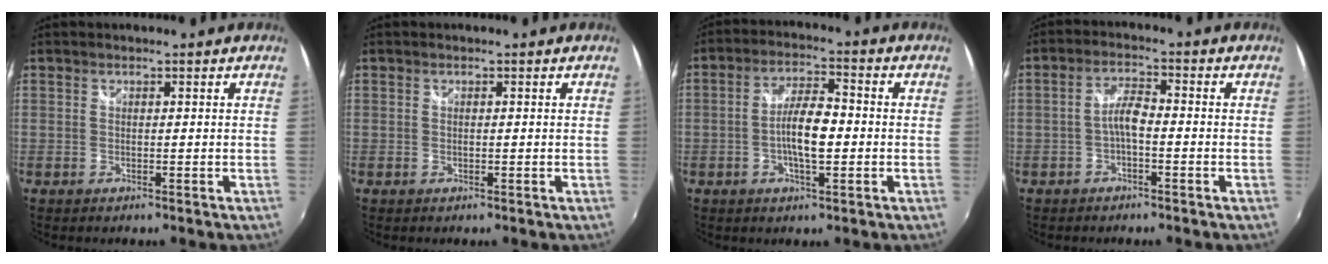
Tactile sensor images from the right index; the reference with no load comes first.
{"total": 0.0}
{"total": 7.5, "force": [-1.4, 2.2, 7.0], "torque": [-0.130, 0.007, -0.025]}
{"total": 3.7, "force": [-1.5, 1.1, 3.2], "torque": [-0.065, 0.010, -0.031]}